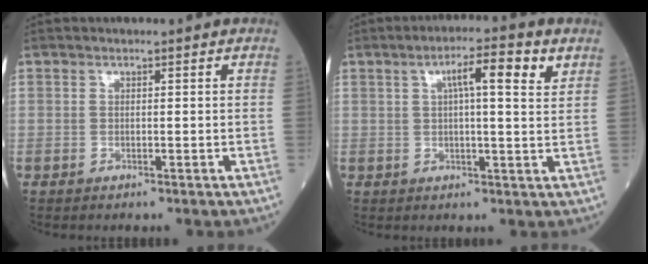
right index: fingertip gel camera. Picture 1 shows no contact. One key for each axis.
{"total": 7.3, "fx": 3.1, "fy": 0.8, "fz": 6.6, "tx": -0.105, "ty": 0.013, "tz": 0.043}